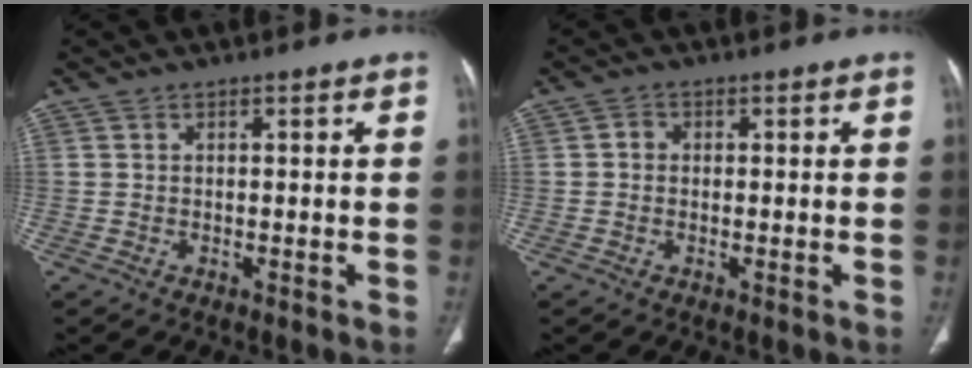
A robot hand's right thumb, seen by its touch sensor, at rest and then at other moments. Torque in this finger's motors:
{"motor_torque": [-0.43, -0.42, 0.34, -0.34, -0.05]}